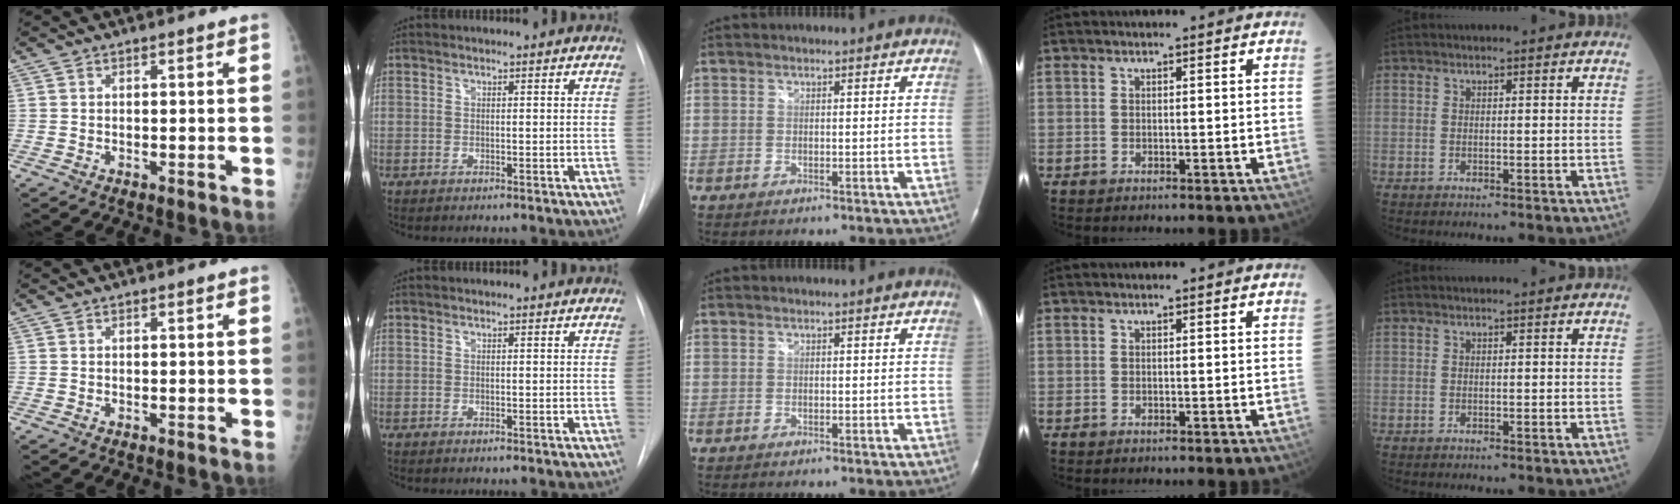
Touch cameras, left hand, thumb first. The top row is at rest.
{}